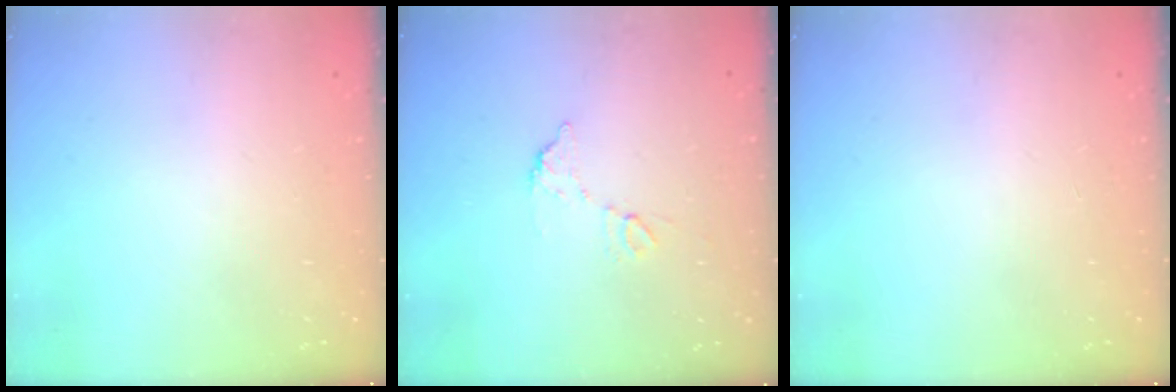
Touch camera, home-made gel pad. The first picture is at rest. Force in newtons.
{"total": 6.7, "press": 6.7, "slide": 0.6}
{"total": 0.0}